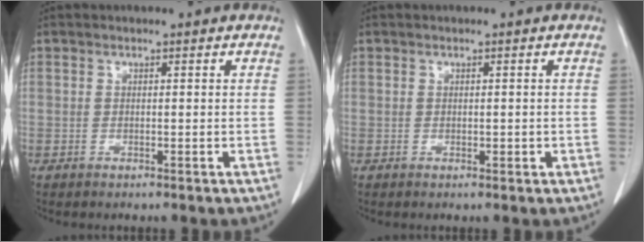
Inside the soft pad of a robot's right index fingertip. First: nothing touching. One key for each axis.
{"total": 1.0, "fx": -0.2, "fy": 0.5, "fz": 0.8, "tx": -0.009, "ty": 0.000, "tz": 0.001}